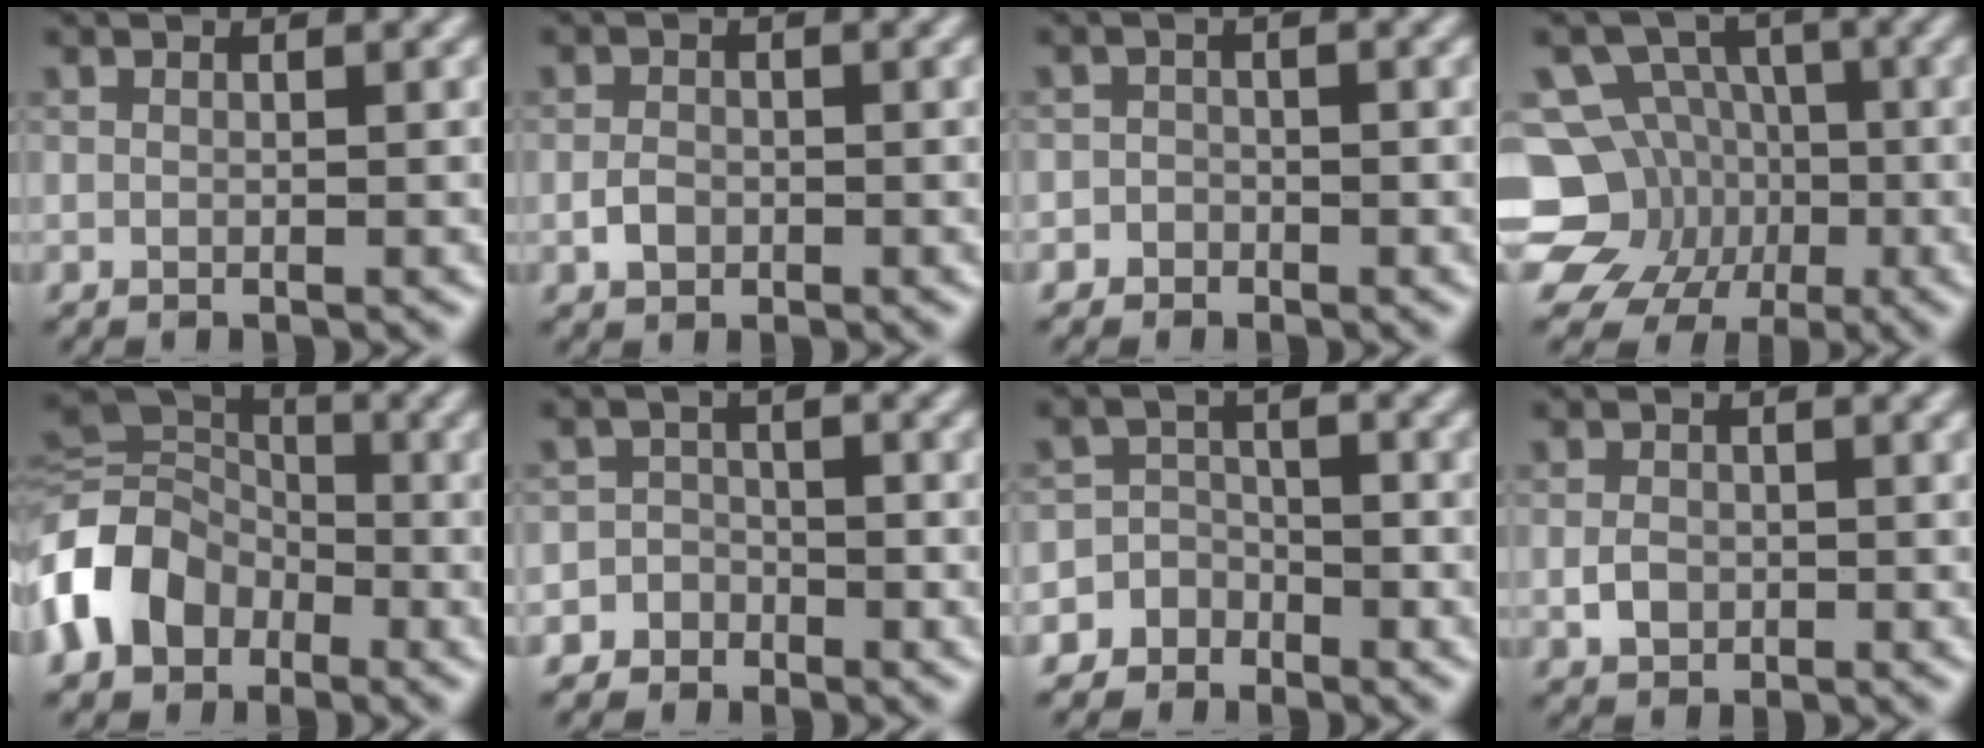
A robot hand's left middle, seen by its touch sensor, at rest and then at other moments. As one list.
[{"total": 1.4, "force": [-0.5, 1.1, 0.7], "torque": [-0.013, 0.001, -0.013]}, {"total": 1.7, "force": [-1.1, 1.3, -0.2], "torque": [0.022, 0.009, -0.022]}, {"total": 11.0, "force": [-3.5, 9.9, 3.3], "torque": [-0.067, -0.003, -0.084]}, {"total": 8.0, "force": [-2.8, 6.2, 4.0], "torque": [-0.088, 0.001, -0.072]}, {"total": 3.8, "force": [-2.6, 2.8, -0.3], "torque": [0.046, 0.004, -0.049]}, {"total": 5.1, "force": [-3.4, 3.8, -0.4], "torque": [0.041, 0.003, -0.070]}, {"total": 1.6, "force": [-0.4, 1.3, 0.9], "torque": [-0.017, -0.001, -0.011]}]